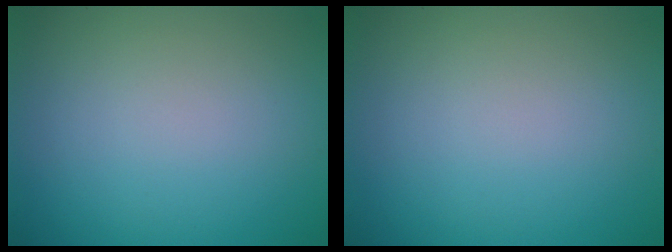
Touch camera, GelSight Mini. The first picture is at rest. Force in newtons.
{"total": 0.0}